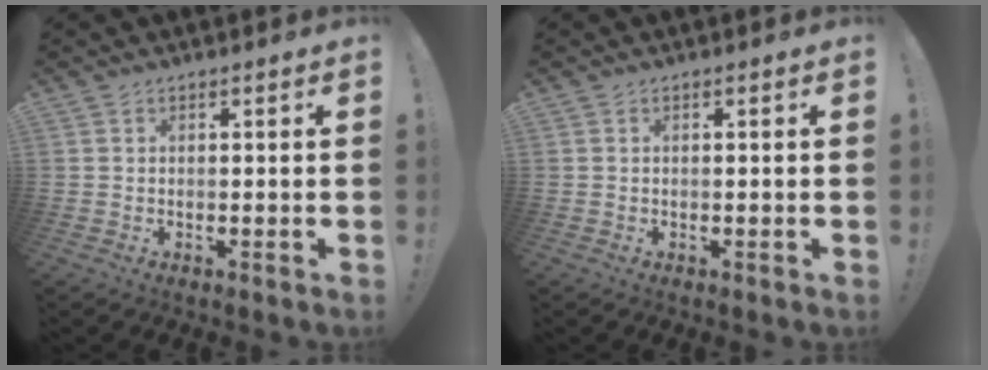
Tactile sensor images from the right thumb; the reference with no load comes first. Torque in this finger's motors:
{"motor_torque": [-0.14, 0.08, -0.01, 0.03, 0.00]}